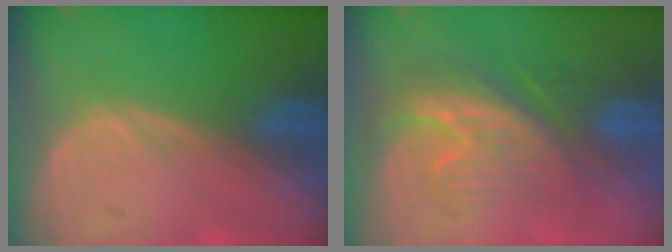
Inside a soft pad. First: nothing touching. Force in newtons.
{"total": 8.5, "press": 7.5, "slide": 4.1}